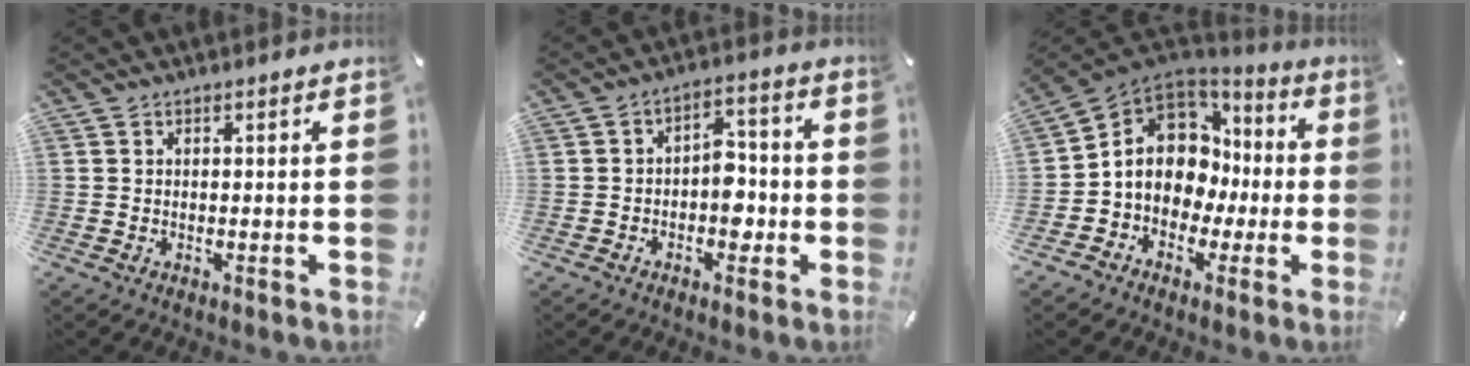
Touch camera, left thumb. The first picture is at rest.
{"total": 7.0, "force": [-1.8, 4.8, 4.7], "torque": [-0.055, 0.012, -0.033]}
{"total": 12.1, "force": [-0.4, 10.5, 5.9], "torque": [-0.112, -0.001, -0.002]}